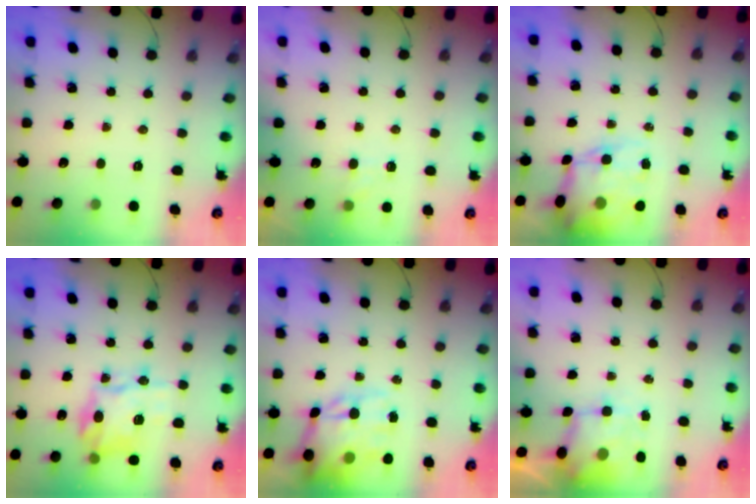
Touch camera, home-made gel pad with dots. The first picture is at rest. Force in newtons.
{"total": 5.6, "press": 5.3, "slide": 1.7}
{"total": 14.2, "press": 13.8, "slide": 3.5}
{"total": 15.8, "press": 15.7, "slide": 0.6}
{"total": 15.9, "press": 15.3, "slide": 4.3}
{"total": 3.1, "press": 3.0, "slide": 0.7}